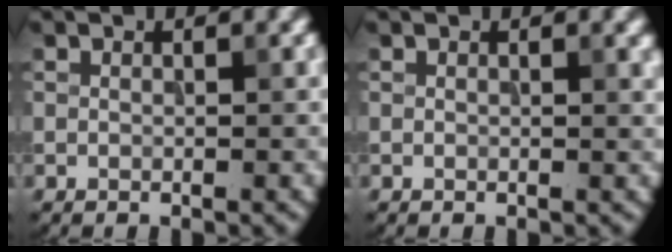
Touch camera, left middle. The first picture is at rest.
{"total": 0.6, "force": [0.4, 0.1, 0.5], "torque": [-0.009, -0.001, 0.007]}